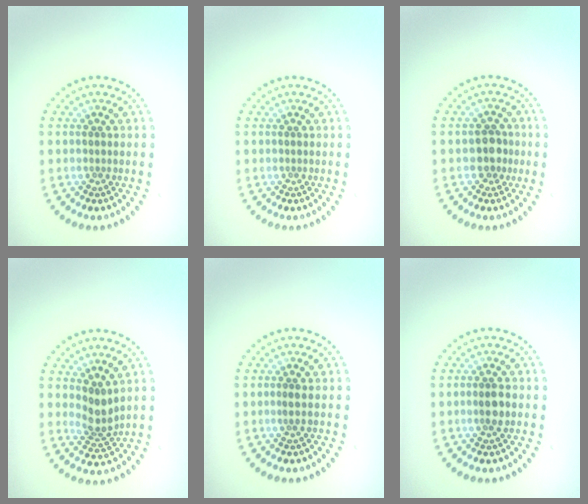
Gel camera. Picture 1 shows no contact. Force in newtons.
{"total": 0.0}
{"total": 2.0, "press": 1.8, "slide": 0.9}
{"total": 2.6, "press": 2.0, "slide": 1.7}
{"total": 0.6, "press": 0.4, "slide": 0.4}
{"total": 1.8, "press": 1.7, "slide": 0.5}